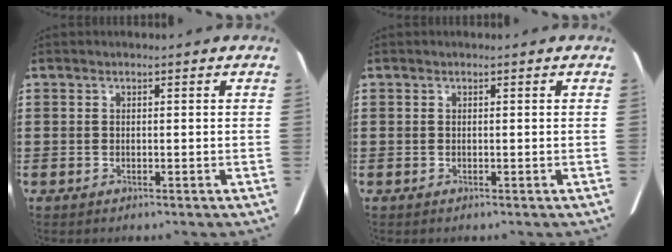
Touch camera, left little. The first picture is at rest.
{"total": 0.0}